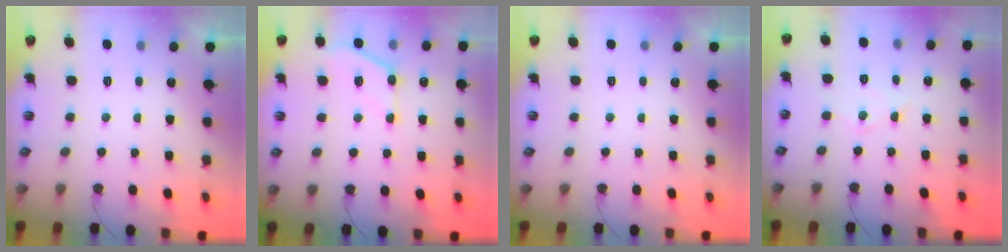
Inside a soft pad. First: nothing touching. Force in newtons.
{"total": 10.0, "press": 10.0, "slide": 0.3}
{"total": 0.0}
{"total": 7.3, "press": 7.3, "slide": 0.6}